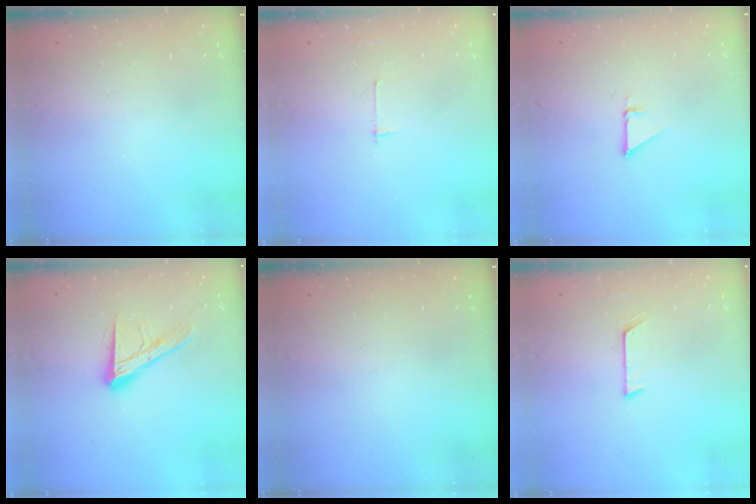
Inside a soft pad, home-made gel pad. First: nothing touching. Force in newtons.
{"total": 2.7, "press": 2.7, "slide": 0.3}
{"total": 2.3, "press": 2.3, "slide": 0.1}
{"total": 14.2, "press": 14.1, "slide": 1.1}
{"total": 0.0}
{"total": 5.9, "press": 5.9, "slide": 0.5}